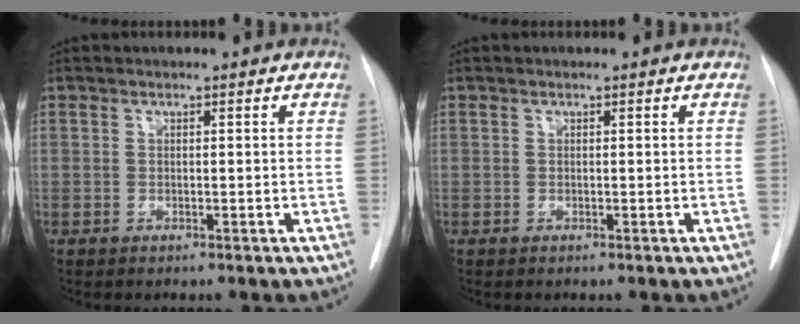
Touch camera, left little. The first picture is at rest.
{"total": 0.0}